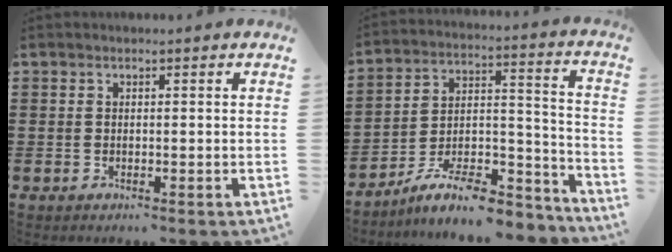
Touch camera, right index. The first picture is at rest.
{"total": 10.5, "force": [-8.8, 2.5, 5.2], "torque": [-0.076, 0.029, -0.165]}